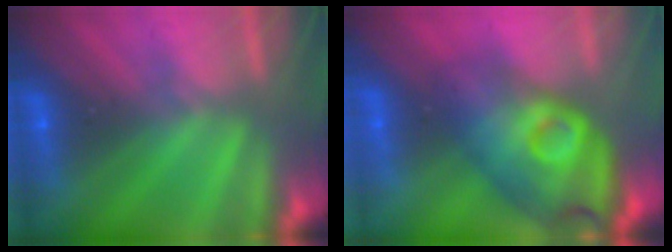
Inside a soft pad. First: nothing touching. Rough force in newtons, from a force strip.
{"total": 4.5}